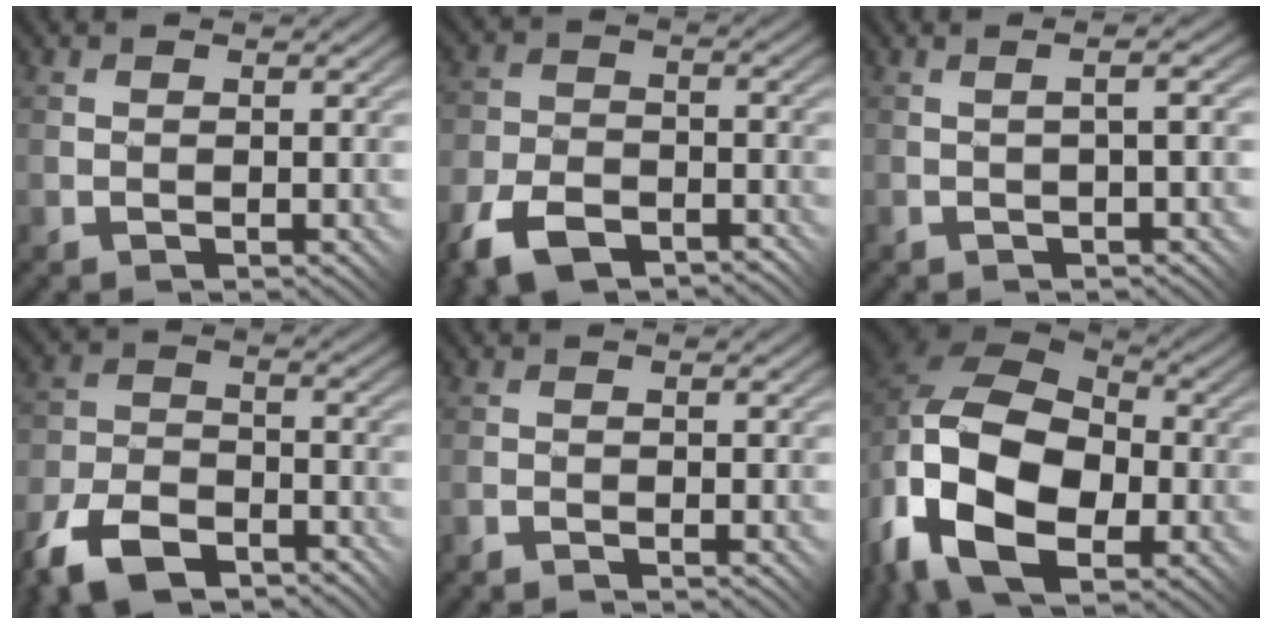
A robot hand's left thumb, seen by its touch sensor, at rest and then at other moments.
{"total": 8.0, "force": [-5.7, 3.9, 4.1], "torque": [-0.096, -0.010, -0.113]}
{"total": 3.2, "force": [-0.4, 0.5, 3.1], "torque": [-0.038, 0.004, 0.000]}
{"total": 10.4, "force": [-7.7, 4.7, 5.2], "torque": [-0.116, -0.010, -0.152]}
{"total": 1.3, "force": [-1.3, -0.2, 0.1], "torque": [-0.001, 0.007, -0.029]}
{"total": 15.9, "force": [-5.4, 10.8, 10.4], "torque": [-0.225, -0.037, -0.092]}